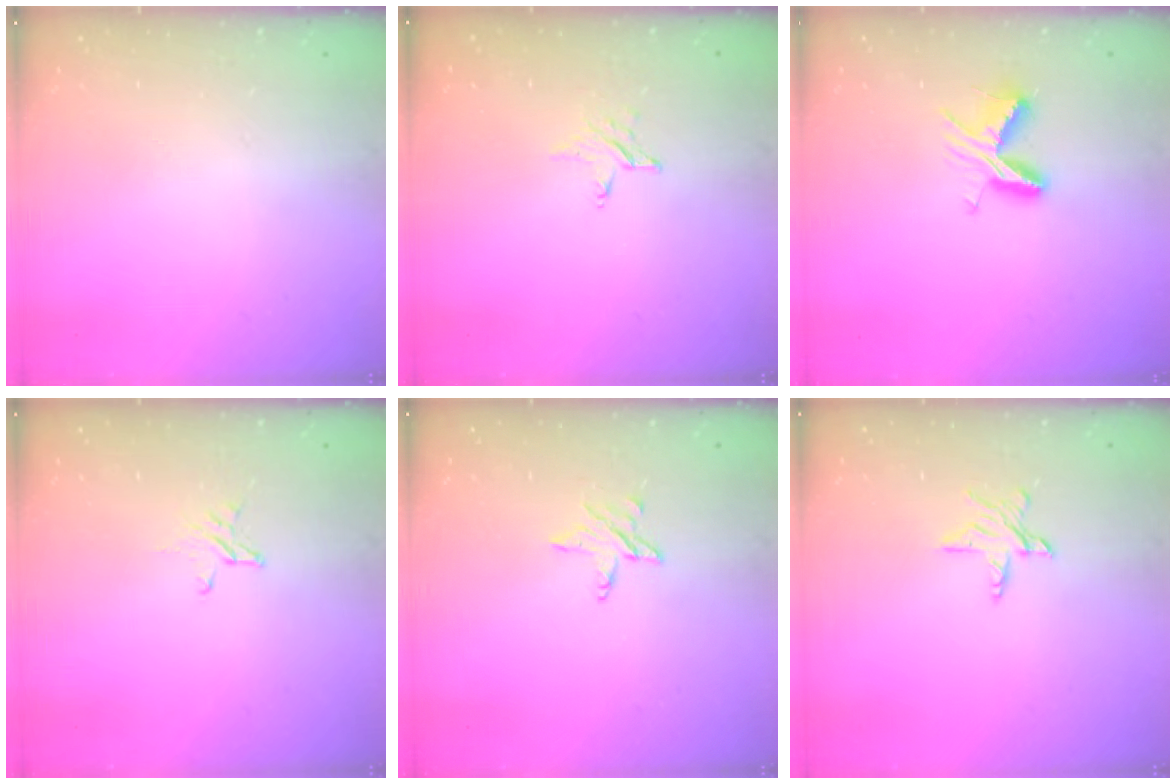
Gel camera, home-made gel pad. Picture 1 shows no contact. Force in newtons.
{"total": 3.0, "press": 3.0, "slide": 0.3}
{"total": 7.6, "press": 7.6, "slide": 0.6}
{"total": 2.7, "press": 2.7, "slide": 0.2}
{"total": 4.7, "press": 4.7, "slide": 0.4}
{"total": 6.3, "press": 6.2, "slide": 0.5}